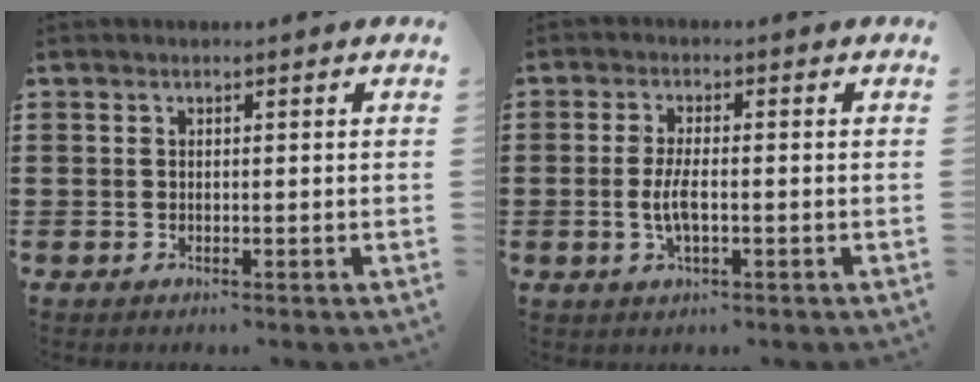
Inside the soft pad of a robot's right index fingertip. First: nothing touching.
{"total": 4.0, "force": [-0.4, 1.2, 3.8], "torque": [-0.090, -0.008, -0.013]}